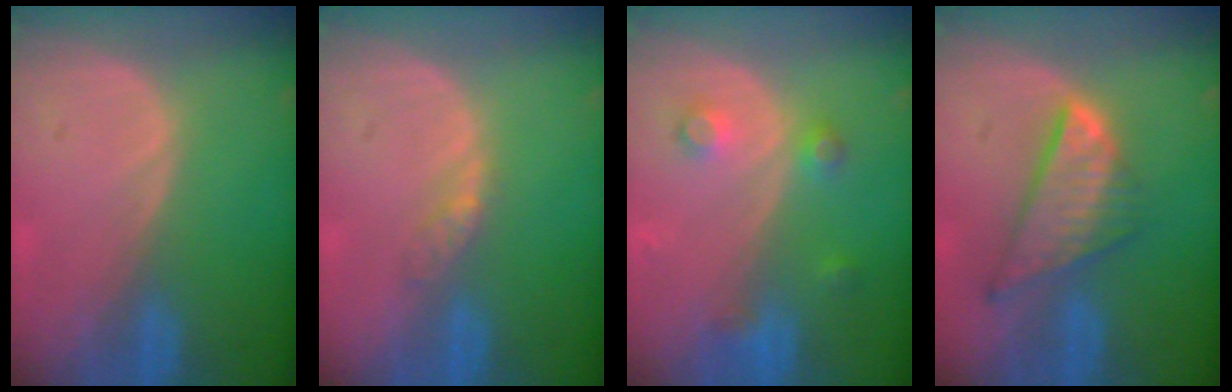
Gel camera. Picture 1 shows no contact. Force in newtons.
{"total": 2.2, "press": 1.9, "slide": 1.2}
{"total": 3.8, "press": 3.5, "slide": 1.4}
{"total": 8.4, "press": 7.2, "slide": 4.3}